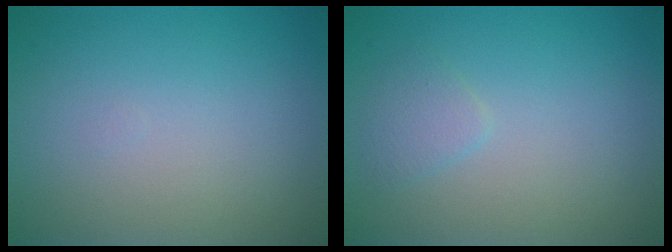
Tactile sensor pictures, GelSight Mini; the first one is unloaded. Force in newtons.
{"total": 1.2, "press": 1.2, "slide": 0.1}